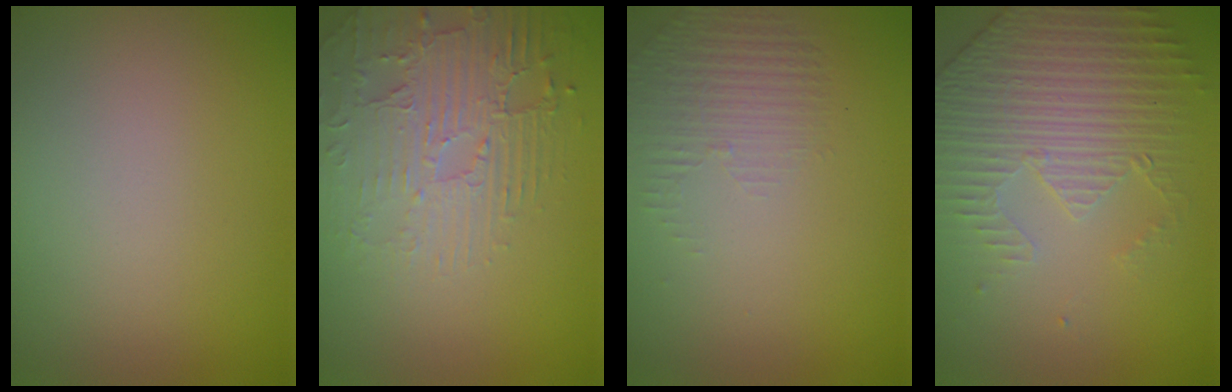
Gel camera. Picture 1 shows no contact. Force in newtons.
{"total": 2.8, "press": 2.5, "slide": 1.4}
{"total": 1.4, "press": 0.3, "slide": 1.4}
{"total": 4.4, "press": 3.5, "slide": 2.6}